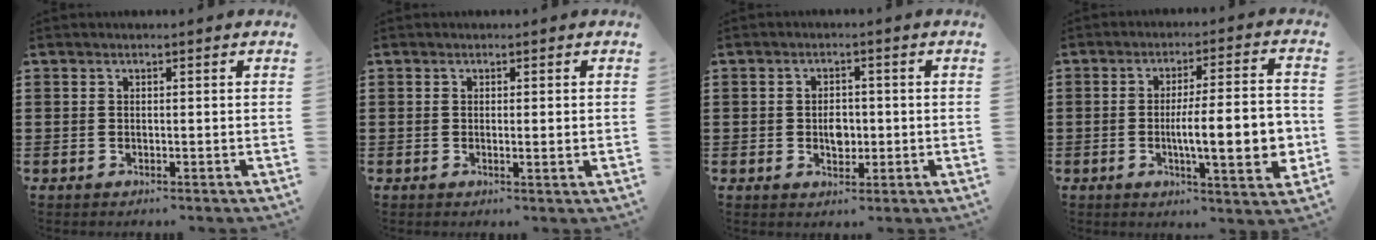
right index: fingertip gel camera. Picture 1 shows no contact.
{"total": 1.1, "force": [0.1, 0.0, 1.1], "torque": [-0.021, -0.003, 0.002]}
{"total": 3.1, "force": [-0.3, 2.1, 2.3], "torque": [-0.038, 0.001, -0.009]}
{"total": 12.2, "force": [-1.8, 2.8, 11.7], "torque": [-0.164, -0.008, -0.035]}